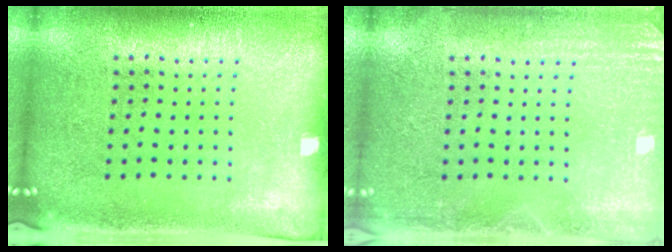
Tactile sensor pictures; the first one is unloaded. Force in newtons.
{"total": 2.7, "press": 2.7, "slide": 0.3}